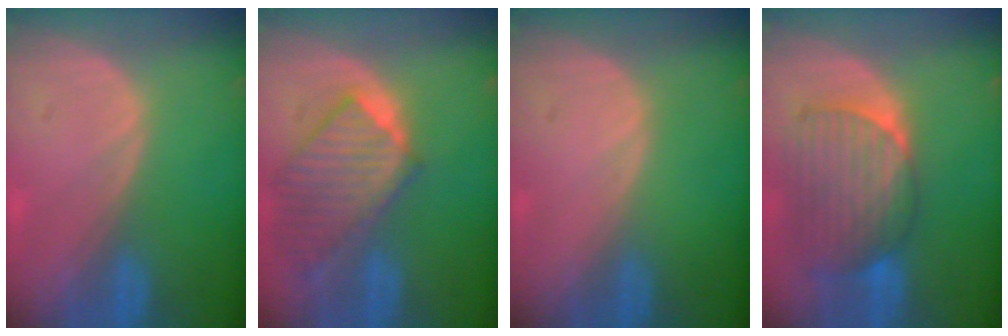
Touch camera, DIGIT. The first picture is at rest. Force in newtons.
{"total": 9.6, "press": 8.4, "slide": 4.6}
{"total": 0.0}
{"total": 9.0, "press": 8.5, "slide": 2.9}